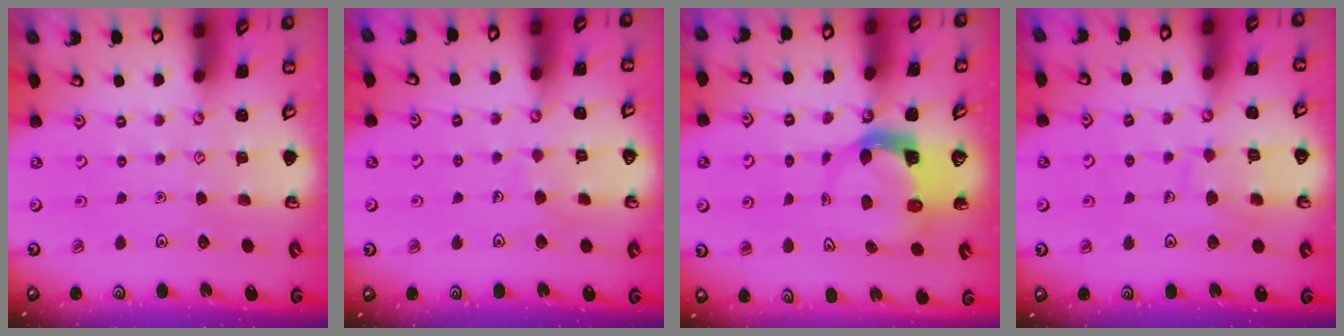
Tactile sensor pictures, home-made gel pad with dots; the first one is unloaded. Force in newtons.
{"total": 5.5, "press": 5.5, "slide": 0.3}
{"total": 5.2, "press": 5.1, "slide": 0.6}
{"total": 8.6, "press": 8.6, "slide": 0.8}